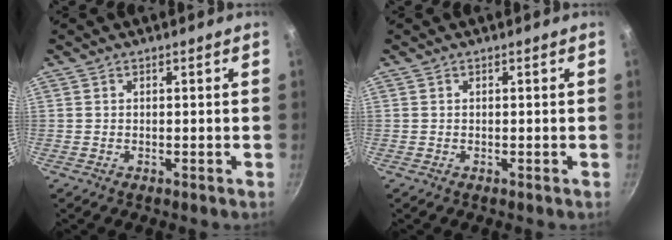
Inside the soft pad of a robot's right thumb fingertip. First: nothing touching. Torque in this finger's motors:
{"motor_torque": [0.01, 0.01, 0.04, -0.01, 0.02]}